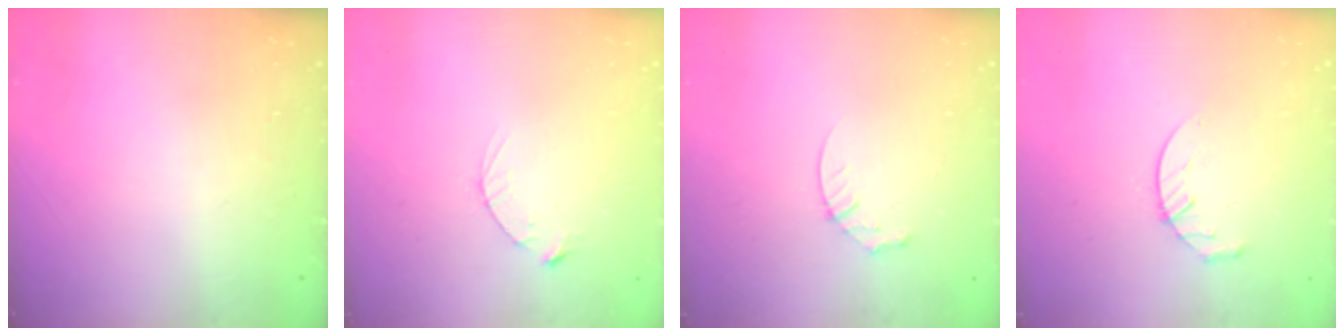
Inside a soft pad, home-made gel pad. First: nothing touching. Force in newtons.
{"total": 2.5, "press": 2.5, "slide": 0.4}
{"total": 3.5, "press": 3.5, "slide": 0.3}
{"total": 4.2, "press": 4.2, "slide": 0.5}